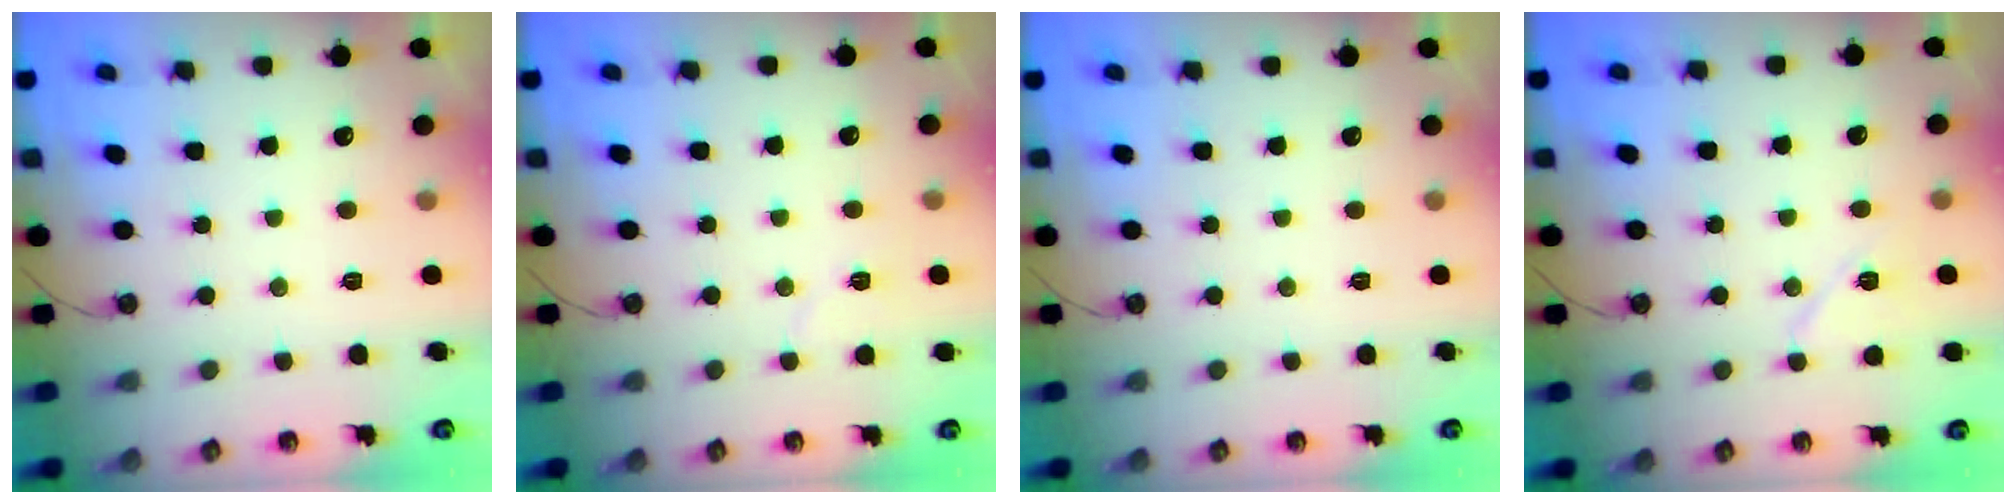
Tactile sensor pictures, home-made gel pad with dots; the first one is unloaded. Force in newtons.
{"total": 4.7, "press": 4.3, "slide": 2.0}
{"total": 0.0}
{"total": 7.5, "press": 7.3, "slide": 1.8}